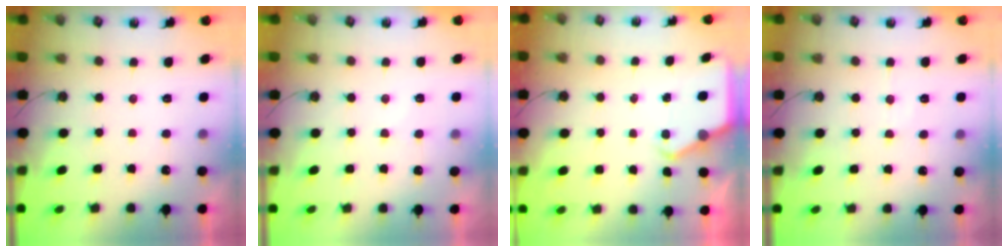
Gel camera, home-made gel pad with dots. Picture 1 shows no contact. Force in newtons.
{"total": 6.8, "press": 6.8, "slide": 0.7}
{"total": 4.1, "press": 4.1, "slide": 0.3}
{"total": 5.5, "press": 5.5, "slide": 0.7}